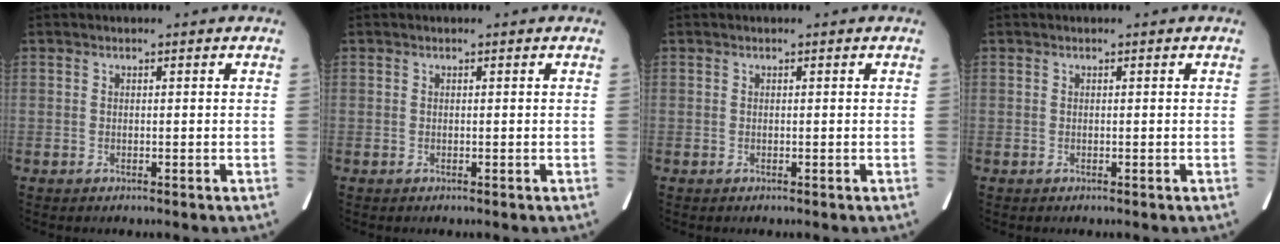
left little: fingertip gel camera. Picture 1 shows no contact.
{"total": 0.0}
{"total": 0.0}
{"total": 0.0}